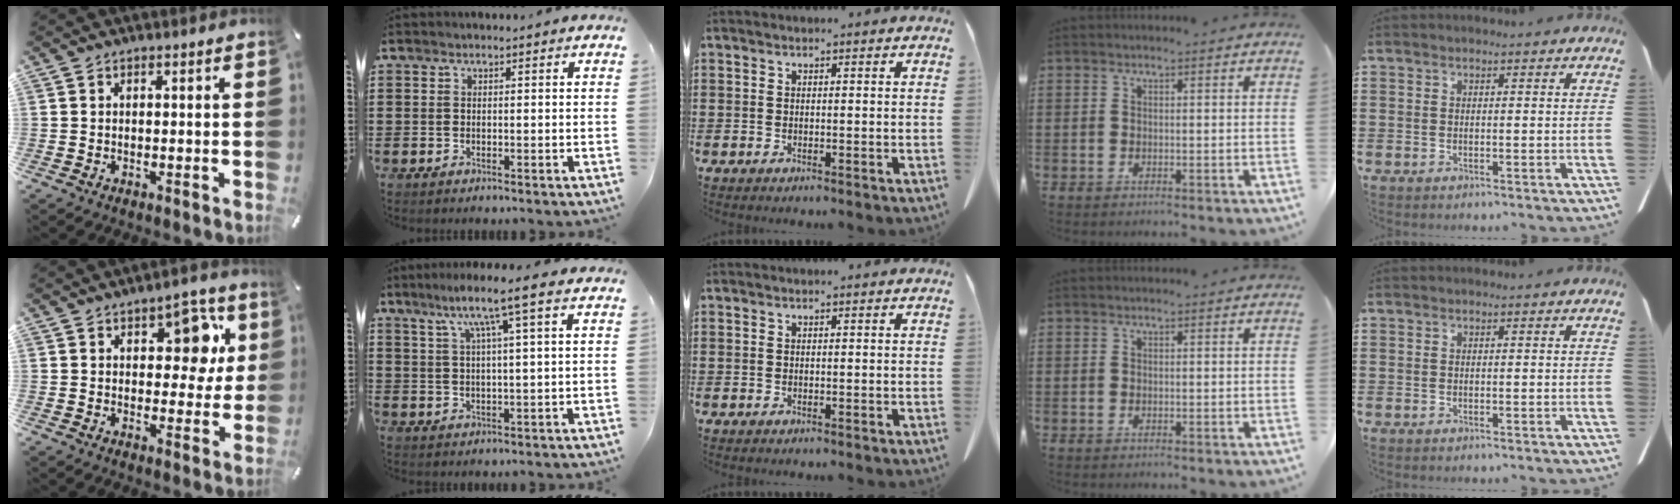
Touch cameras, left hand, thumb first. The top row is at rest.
{"thumb": {"total": 10.9, "force": [4.3, 6.7, 7.4], "torque": [-0.083, -0.017, 0.070]}, "index": {"total": 7.5, "force": [3.8, -0.3, 6.4], "torque": [-0.135, 0.000, 0.058]}}